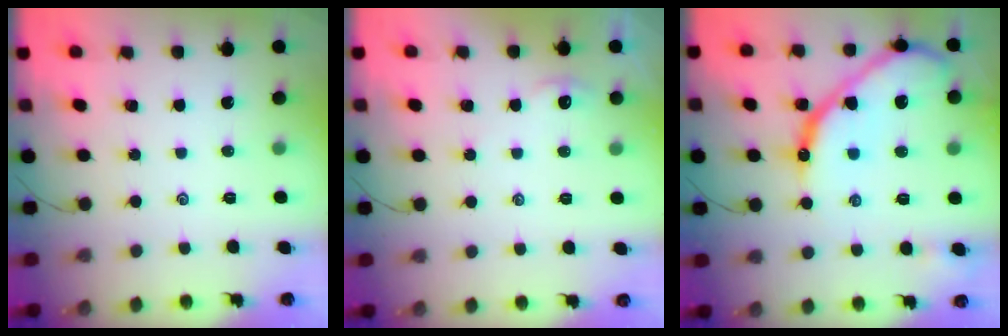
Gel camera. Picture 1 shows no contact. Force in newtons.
{"total": 2.5, "press": 2.5, "slide": 0.3}
{"total": 19.2, "press": 19.1, "slide": 1.7}